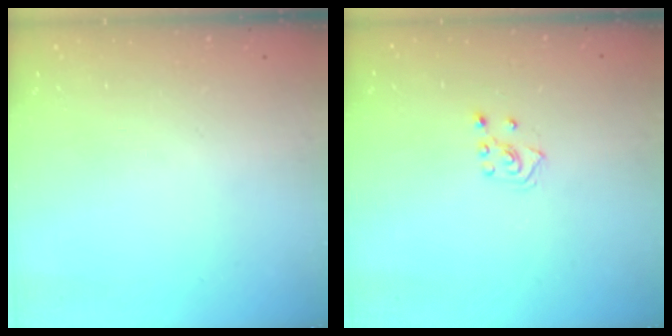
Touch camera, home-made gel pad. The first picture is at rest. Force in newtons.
{"total": 2.8, "press": 2.7, "slide": 0.5}